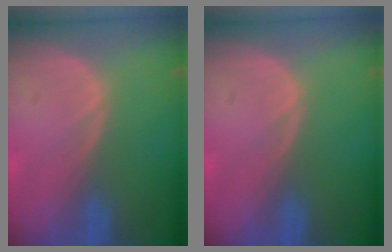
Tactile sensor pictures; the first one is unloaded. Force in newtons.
{"total": 0.0}